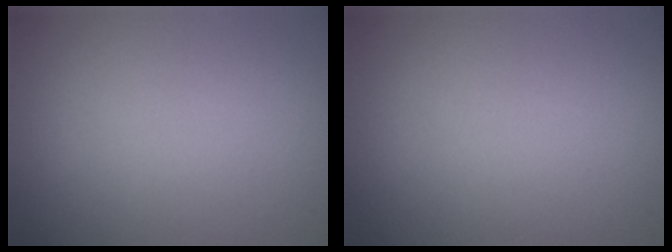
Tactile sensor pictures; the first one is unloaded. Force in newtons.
{"total": 0.0}